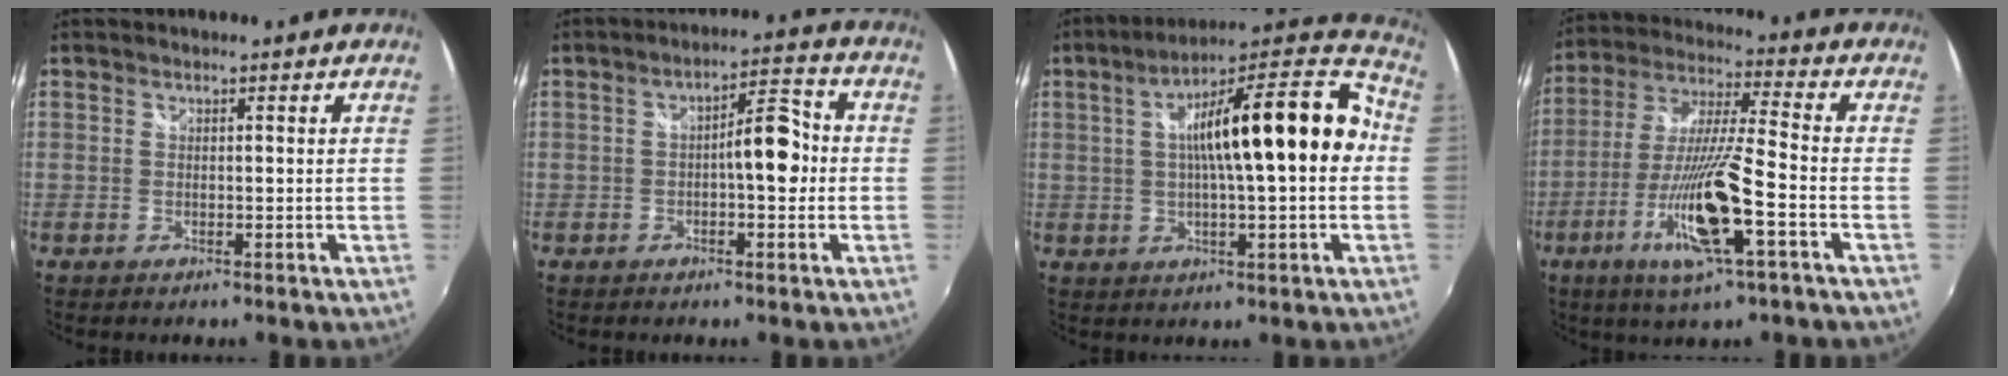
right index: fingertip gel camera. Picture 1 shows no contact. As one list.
[{"total": 6.6, "force": [-0.7, 2.2, 6.2], "torque": [-0.094, 0.016, -0.011]}, {"total": 20.8, "force": [1.8, 4.5, 20.2], "torque": [-0.306, 0.036, 0.023]}, {"total": 16.2, "force": [-6.7, 1.1, 14.7], "torque": [-0.299, -0.024, -0.126]}]